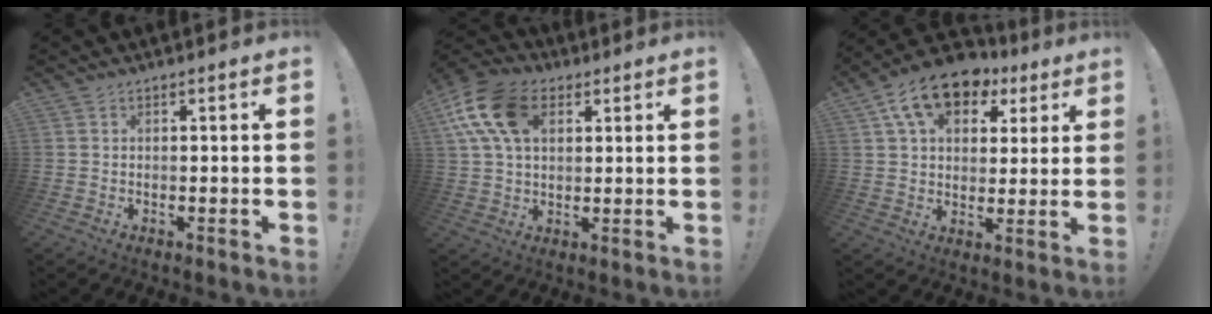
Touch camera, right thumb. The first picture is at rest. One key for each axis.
{"total": 16.9, "fx": 6.0, "fy": 11.1, "fz": 11.3, "tx": -0.215, "ty": -0.009, "tz": 0.114}
{"total": 14.6, "fx": 7.6, "fy": 9.3, "fz": 8.2, "tx": -0.138, "ty": -0.030, "tz": 0.142}